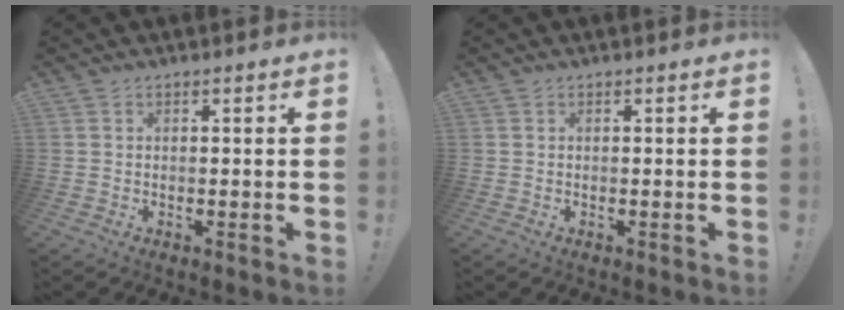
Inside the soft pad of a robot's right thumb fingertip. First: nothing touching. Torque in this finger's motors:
{"motor_torque": [0.00, 0.00, -0.09, 0.10, 0.00]}